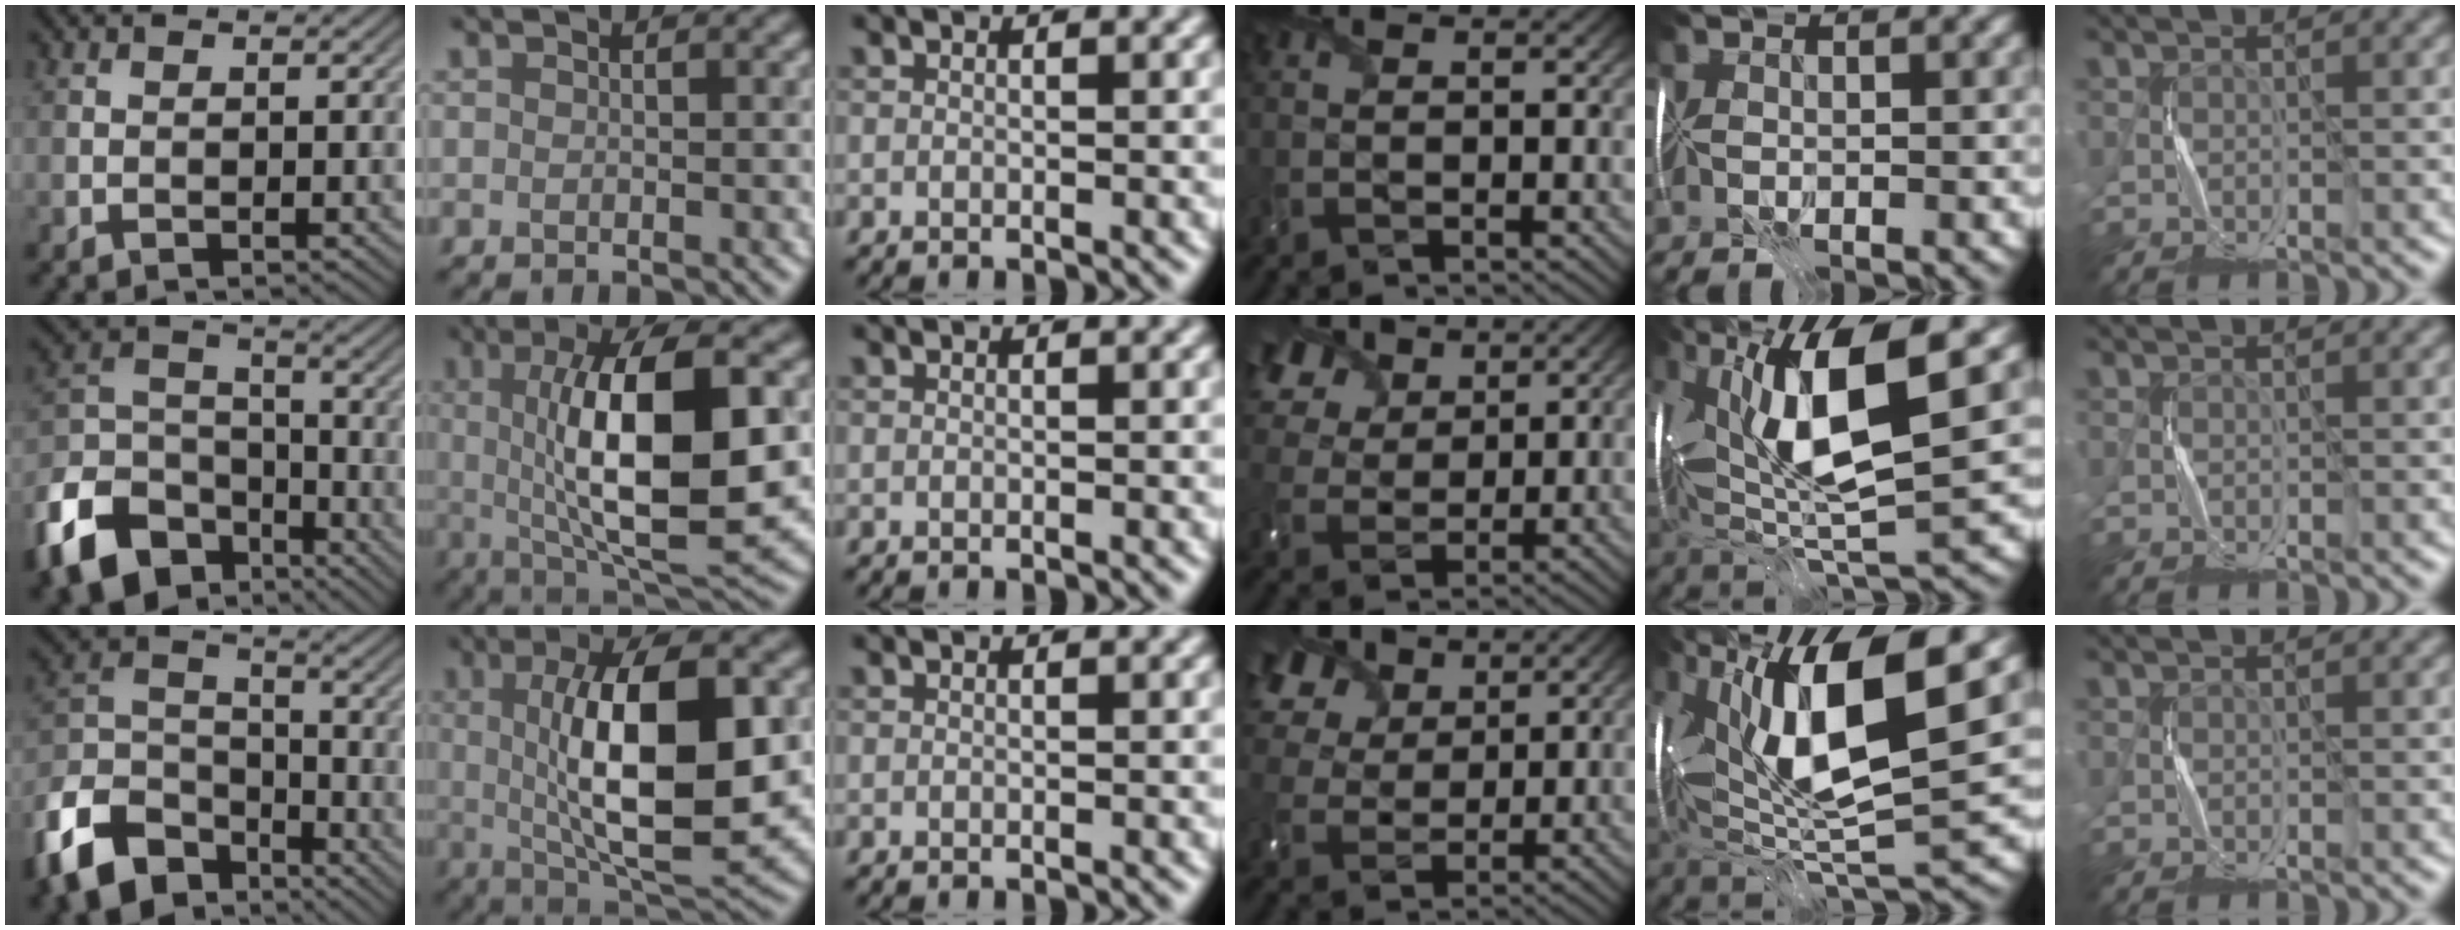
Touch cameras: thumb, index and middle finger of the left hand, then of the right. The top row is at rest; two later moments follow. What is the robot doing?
{"motion": "fold", "object": "plastic wrap"}